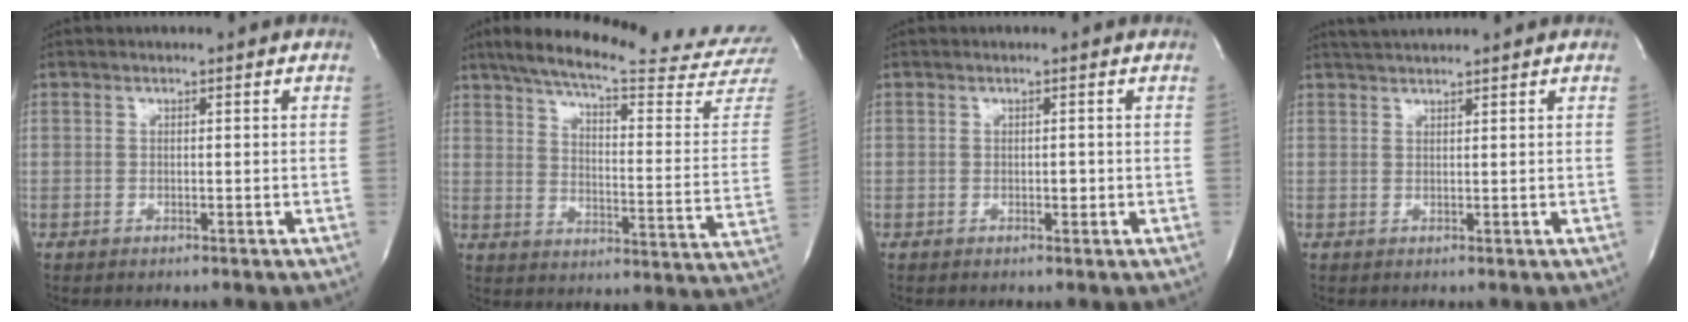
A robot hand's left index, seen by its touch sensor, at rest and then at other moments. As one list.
[{"total": 26.4, "force": [23.8, 0.1, 11.4], "torque": [-0.179, -0.088, 0.301]}, {"total": 0.8, "force": [-0.1, 0.5, 0.6], "torque": [-0.007, 0.001, -0.002]}, {"total": 3.6, "force": [3.4, -0.4, 1.1], "torque": [-0.016, 0.027, 0.062]}]